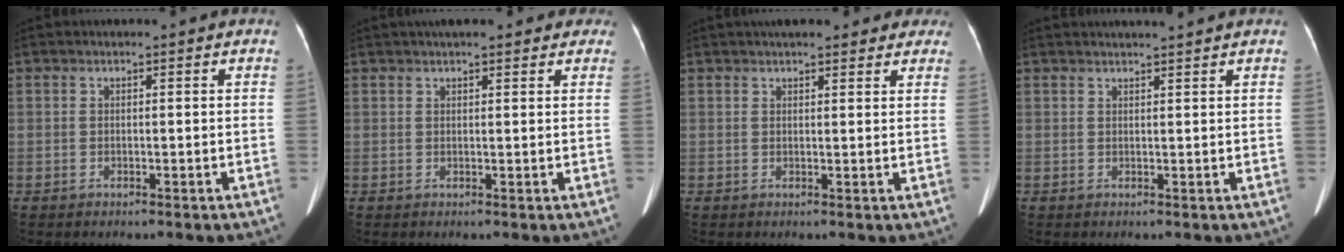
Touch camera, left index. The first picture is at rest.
{"total": 8.2, "force": [6.4, 2.2, 4.5], "torque": [-0.052, 0.026, 0.079]}
{"total": 11.3, "force": [9.5, 3.2, 5.3], "torque": [-0.050, 0.028, 0.110]}
{"total": 3.8, "force": [3.5, -0.6, 1.3], "torque": [-0.017, 0.018, 0.048]}